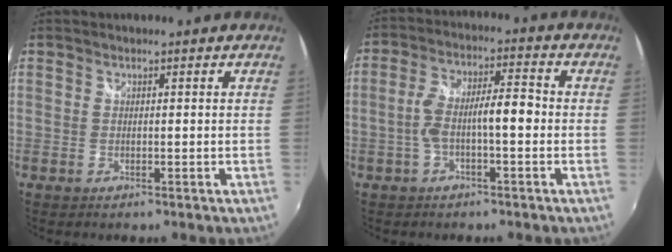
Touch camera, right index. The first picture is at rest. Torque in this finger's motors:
{"motor_torque": [1.39, -0.28, 0.66, 0.14]}